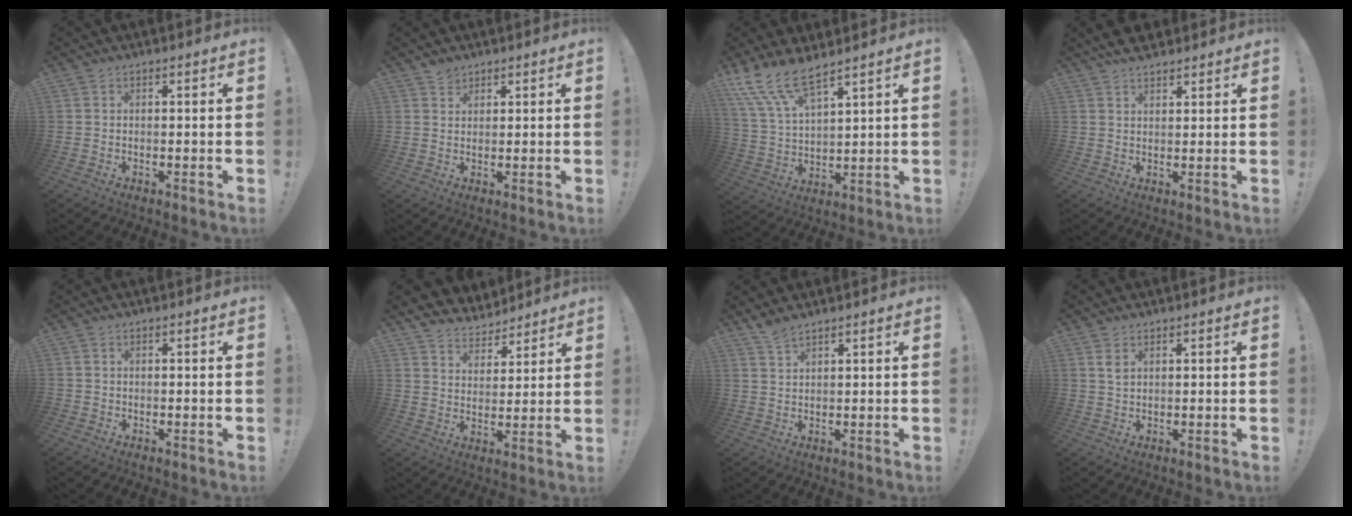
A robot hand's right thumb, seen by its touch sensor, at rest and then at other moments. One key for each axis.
{"total": 2.6, "fx": 2.1, "fy": 1.5, "fz": 0.3, "tx": 0.001, "ty": -0.012, "tz": 0.038}
{"total": 11.4, "fx": 9.5, "fy": 2.9, "fz": 5.8, "tx": -0.134, "ty": -0.045, "tz": 0.178}
{"total": 4.8, "fx": 4.3, "fy": 1.5, "fz": 1.3, "tx": -0.018, "ty": -0.023, "tz": 0.080}
{"total": 1.0, "fx": -0.7, "fy": 0.7, "fz": 0.1, "tx": 0.001, "ty": 0.004, "tz": -0.013}
{"total": 5.9, "fx": 4.5, "fy": 3.7, "fz": 0.8, "tx": -0.022, "ty": -0.040, "tz": 0.090}
{"total": 3.4, "fx": 2.9, "fy": 0.6, "fz": 1.8, "tx": -0.036, "ty": -0.017, "tz": 0.053}
{"total": 2.4, "fx": 1.2, "fy": 1.2, "fz": 1.6, "tx": -0.018, "ty": -0.003, "tz": 0.018}